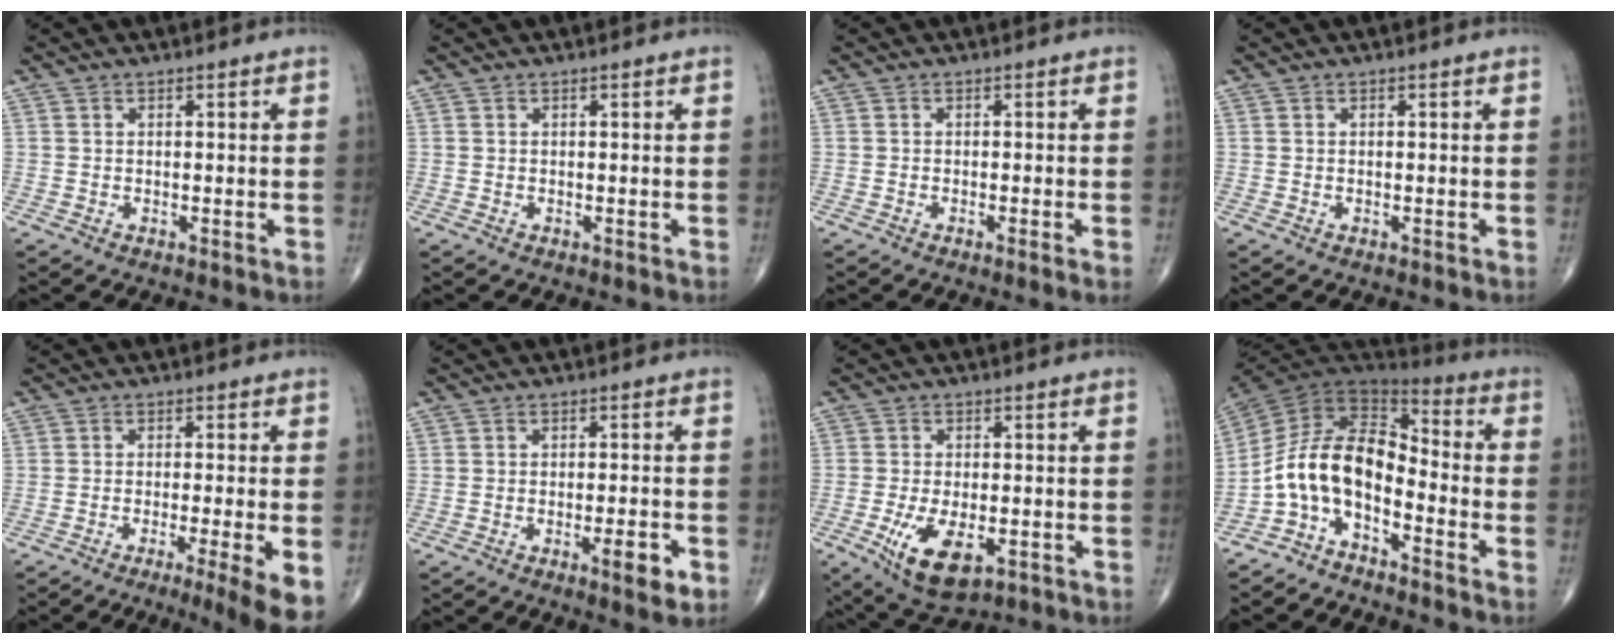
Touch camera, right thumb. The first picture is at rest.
{"total": 0.0}
{"total": 1.3, "force": [-0.6, -0.1, 1.2], "torque": [-0.027, -0.004, -0.011]}
{"total": 0.0}
{"total": 9.0, "force": [-4.4, 0.2, 7.9], "torque": [-0.117, -0.011, -0.067]}
{"total": 5.2, "force": [-2.3, 1.1, 4.6], "torque": [-0.065, 0.003, -0.032]}
{"total": 10.3, "force": [-3.6, 5.0, 8.2], "torque": [-0.146, -0.005, -0.051]}
{"total": 12.1, "force": [-5.3, 6.4, 8.8], "torque": [-0.148, 0.086, -0.114]}